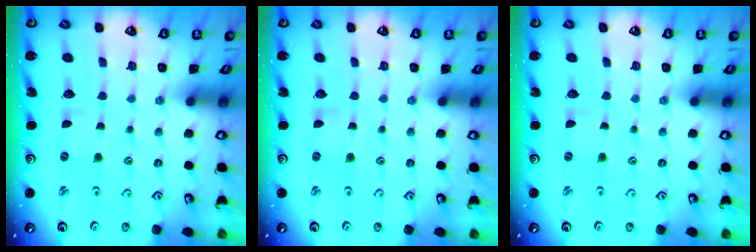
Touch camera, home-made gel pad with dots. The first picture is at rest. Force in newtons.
{"total": 0.0}
{"total": 0.0}